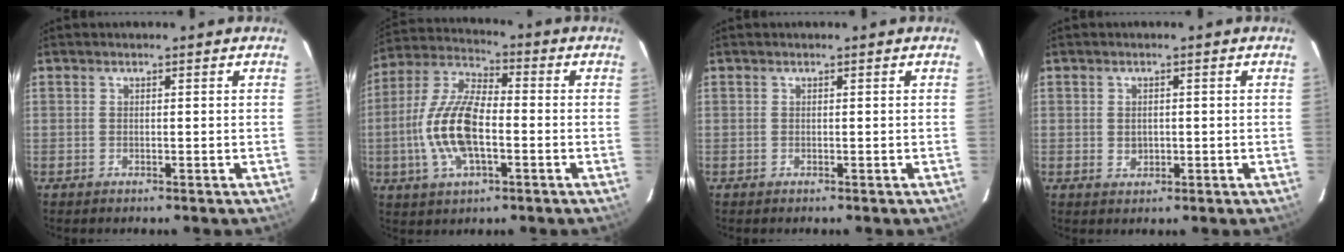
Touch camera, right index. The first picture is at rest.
{"total": 14.2, "force": [-2.9, 6.1, 12.6], "torque": [-0.268, 0.004, -0.059]}
{"total": 0.0}
{"total": 2.2, "force": [-0.1, 1.9, 1.1], "torque": [-0.016, 0.000, 0.002]}